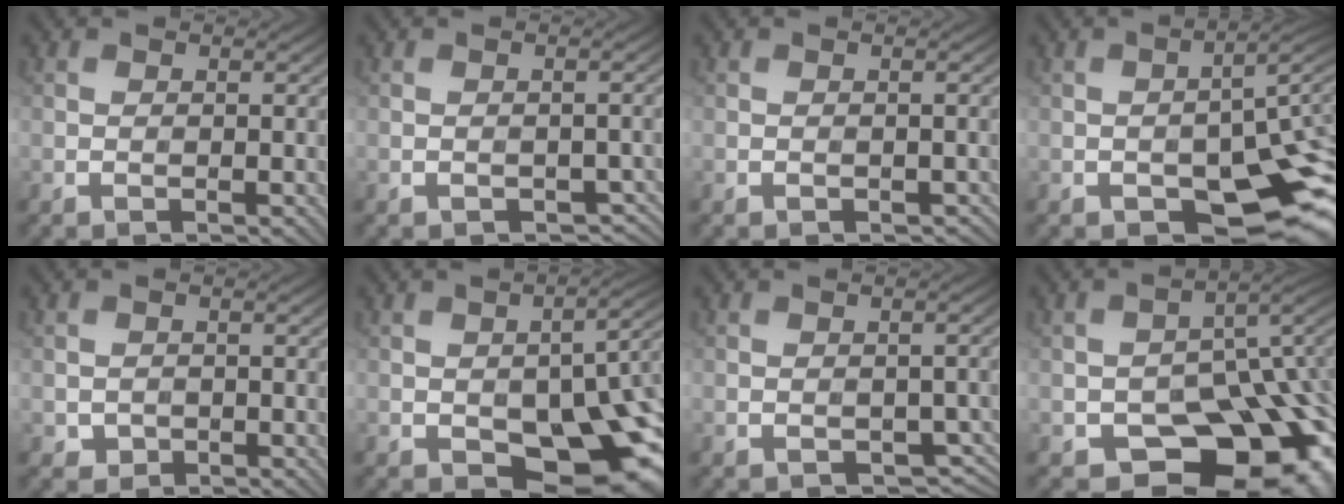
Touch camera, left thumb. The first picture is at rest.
{"total": 3.2, "force": [-1.7, 1.8, 2.1], "torque": [-0.029, -0.006, -0.014]}
{"total": 0.8, "force": [-0.4, 0.6, 0.4], "torque": [-0.009, -0.006, -0.006]}
{"total": 12.8, "force": [-5.0, 6.3, 10.0], "torque": [-0.131, -0.020, -0.071]}
{"total": 1.6, "force": [-0.6, 1.4, 0.5], "torque": [-0.009, -0.008, -0.012]}
{"total": 16.4, "force": [-5.1, 8.9, 12.8], "torque": [-0.162, -0.028, -0.061]}
{"total": 4.2, "force": [-1.6, 2.4, 3.0], "torque": [-0.042, -0.010, -0.016]}
{"total": 17.9, "force": [-7.8, 11.5, 11.4], "torque": [-0.144, -0.023, -0.089]}